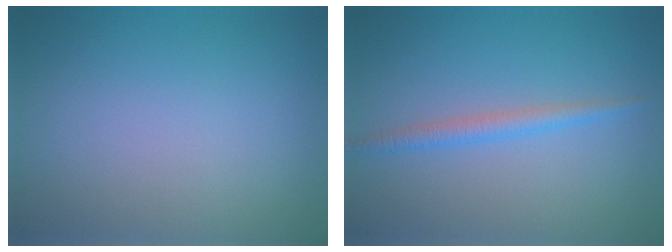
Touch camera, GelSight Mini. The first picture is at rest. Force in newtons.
{"total": 1.9, "press": 1.9, "slide": 0.0}